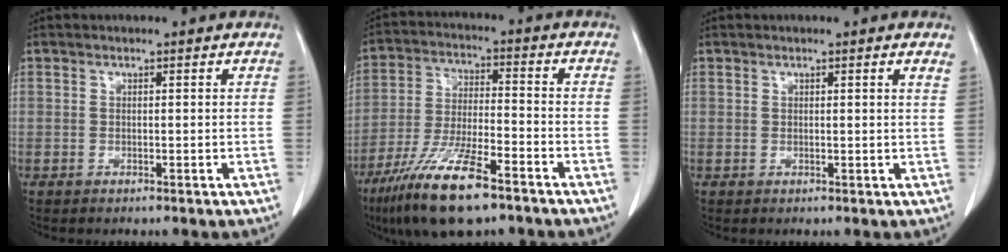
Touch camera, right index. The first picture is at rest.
{"total": 15.1, "force": [-9.9, 3.2, 10.9], "torque": [-0.224, -0.027, -0.178]}
{"total": 1.8, "force": [0.9, 0.2, 1.5], "torque": [-0.033, 0.007, 0.010]}